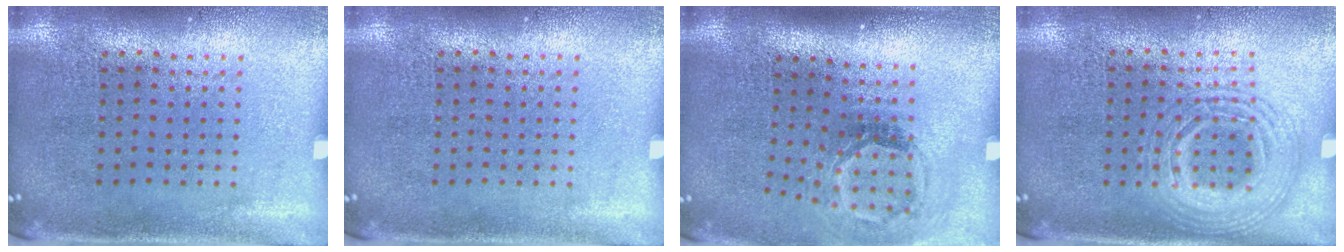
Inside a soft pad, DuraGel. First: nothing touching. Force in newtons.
{"total": 0.0}
{"total": 1.9, "press": 1.2, "slide": 1.4}
{"total": 2.4, "press": 2.4, "slide": 0.2}